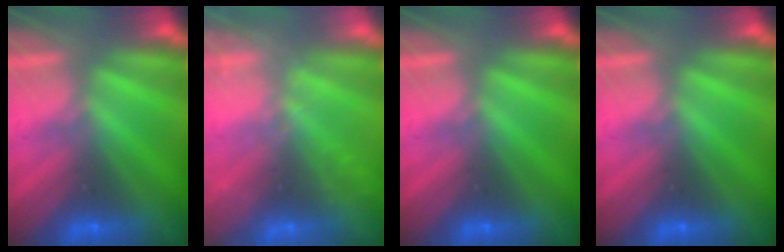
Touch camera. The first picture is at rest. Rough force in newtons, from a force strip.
{"total": 2.3}
{"total": 0.0}
{"total": 0.0}